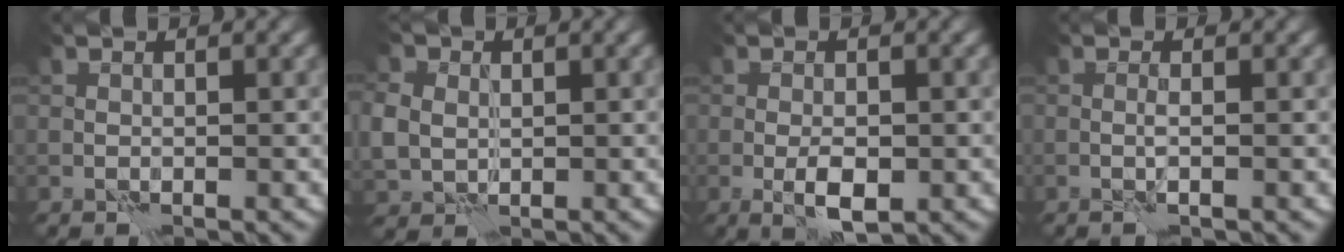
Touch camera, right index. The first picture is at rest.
{"total": 4.1, "force": [0.6, 3.5, 2.1], "torque": [-0.058, 0.008, 0.007]}
{"total": 2.8, "force": [-0.7, 1.1, 2.5], "torque": [-0.046, -0.004, -0.010]}
{"total": 0.8, "force": [0.0, -0.3, 0.7], "torque": [-0.015, 0.002, -0.001]}